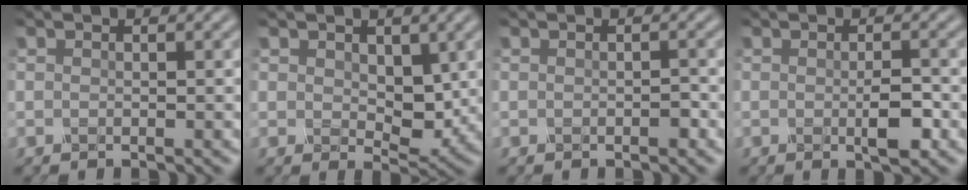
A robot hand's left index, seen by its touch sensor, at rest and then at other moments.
{"total": 3.2, "force": [0.6, 2.1, 2.3], "torque": [-0.044, -0.006, 0.015]}
{"total": 0.7, "force": [-0.5, 0.1, 0.5], "torque": [-0.007, 0.007, -0.009]}
{"total": 2.2, "force": [-0.6, 0.4, 2.0], "torque": [-0.044, 0.000, -0.009]}